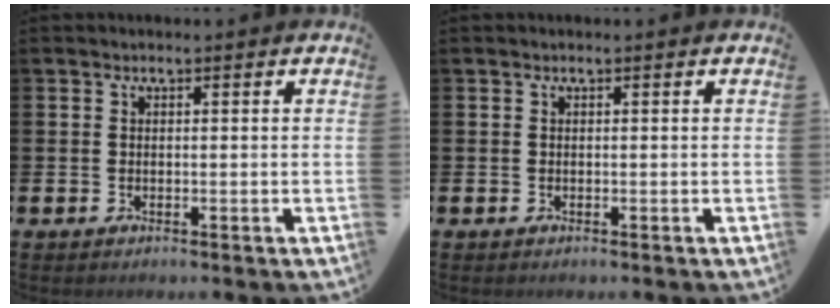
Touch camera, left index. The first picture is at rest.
{"total": 0.0}